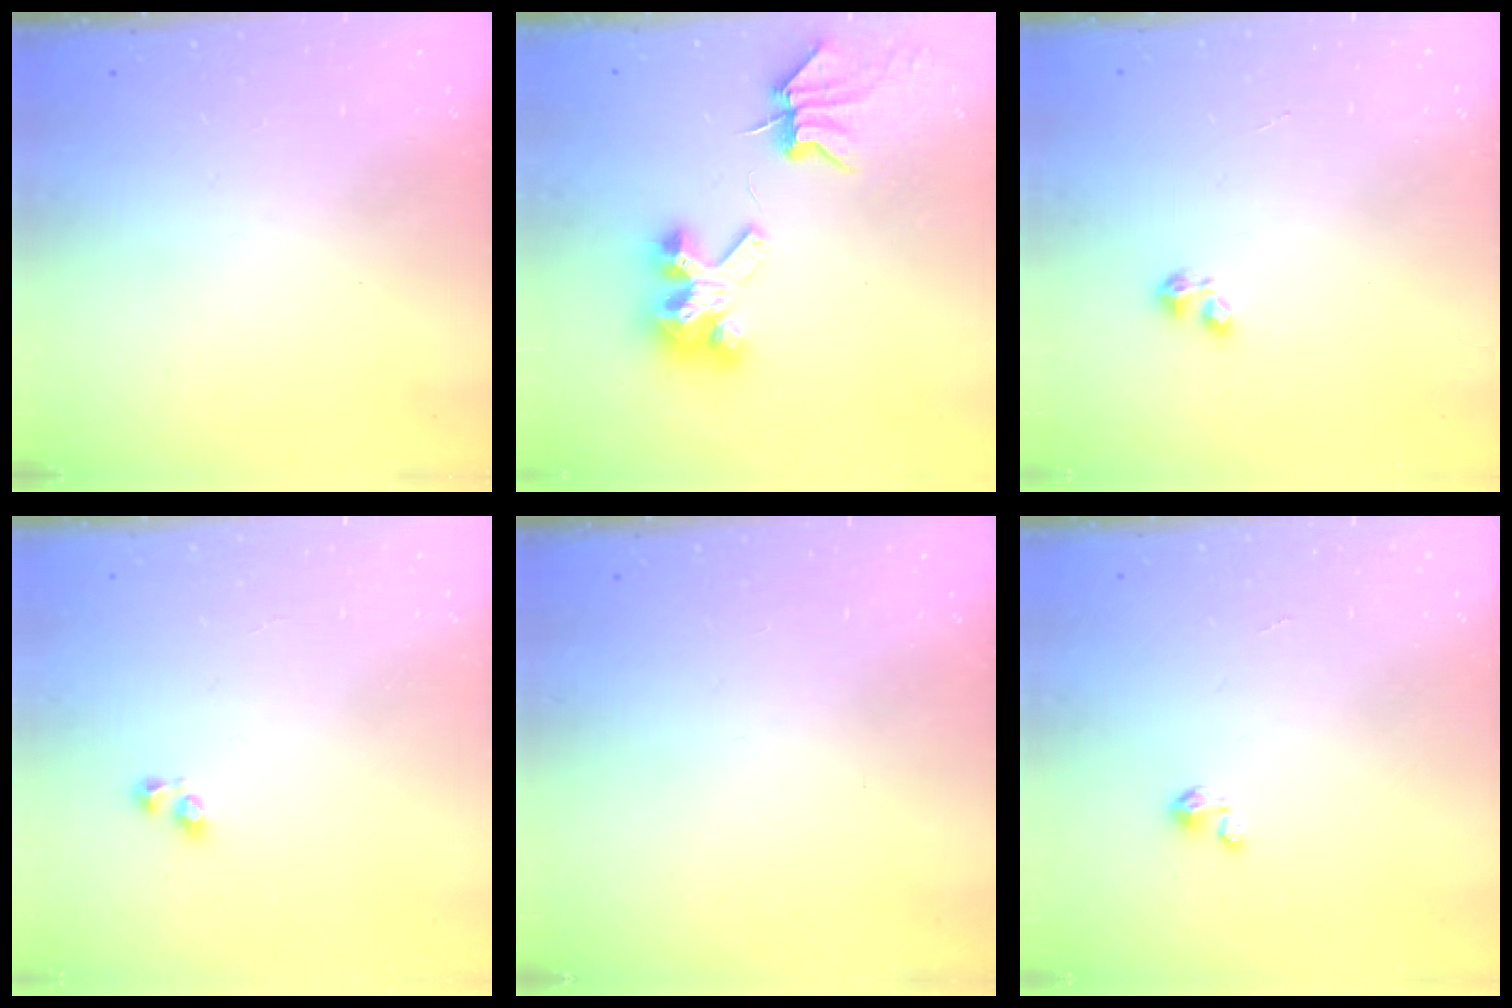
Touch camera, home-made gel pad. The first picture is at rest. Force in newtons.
{"total": 7.0, "press": 7.0, "slide": 0.9}
{"total": 1.5, "press": 1.5, "slide": 0.3}
{"total": 4.0, "press": 3.7, "slide": 1.6}
{"total": 0.0}
{"total": 1.5, "press": 1.5, "slide": 0.1}